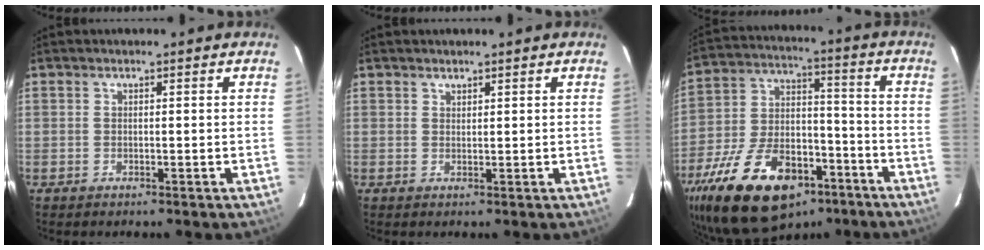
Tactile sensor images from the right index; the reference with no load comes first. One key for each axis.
{"total": 1.0, "fx": 0.8, "fy": 0.5, "fz": -0.1, "tx": 0.003, "ty": 0.000, "tz": 0.016}
{"total": 26.2, "fx": -15.8, "fy": 13.9, "fz": 15.6, "tx": -0.323, "ty": -0.010, "tz": -0.245}